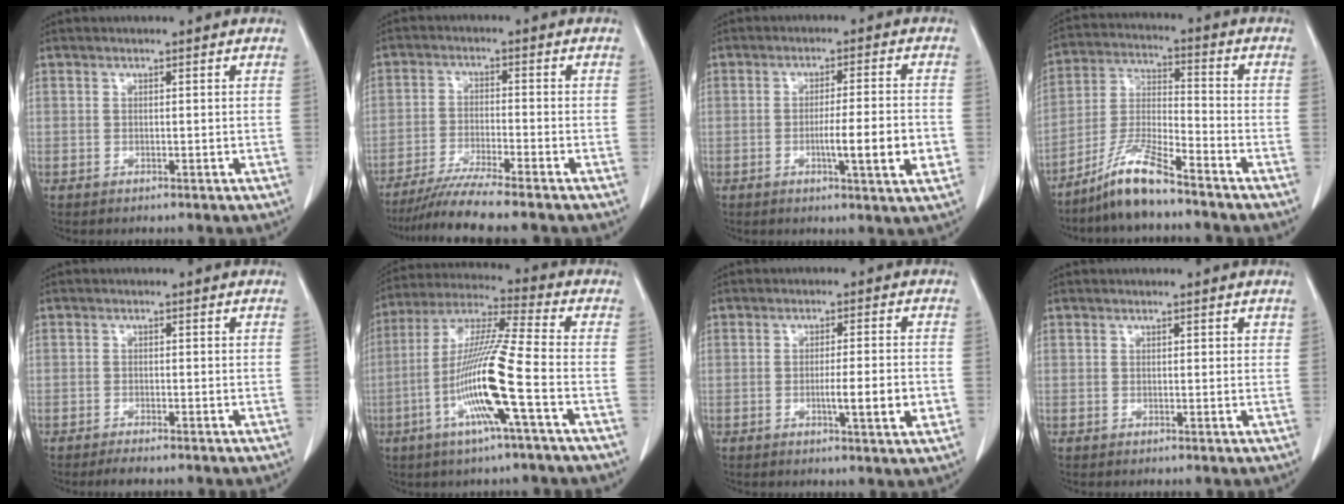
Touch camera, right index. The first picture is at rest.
{"total": 7.9, "force": [-6.8, -1.1, 3.9], "torque": [-0.064, -0.027, -0.118]}
{"total": 8.5, "force": [-2.1, 0.2, 8.3], "torque": [-0.122, -0.009, -0.032]}
{"total": 9.1, "force": [-7.2, 0.5, 5.6], "torque": [-0.122, -0.014, -0.141]}
{"total": 2.1, "force": [-1.7, 0.3, 1.1], "torque": [-0.018, -0.005, -0.023]}
{"total": 14.7, "force": [-4.7, -0.7, 13.9], "torque": [-0.281, -0.007, -0.097]}
{"total": 6.2, "force": [-1.5, 0.1, 6.1], "torque": [-0.091, -0.008, -0.020]}
{"total": 0.8, "force": [0.5, 0.4, 0.4], "torque": [-0.002, -0.002, 0.004]}